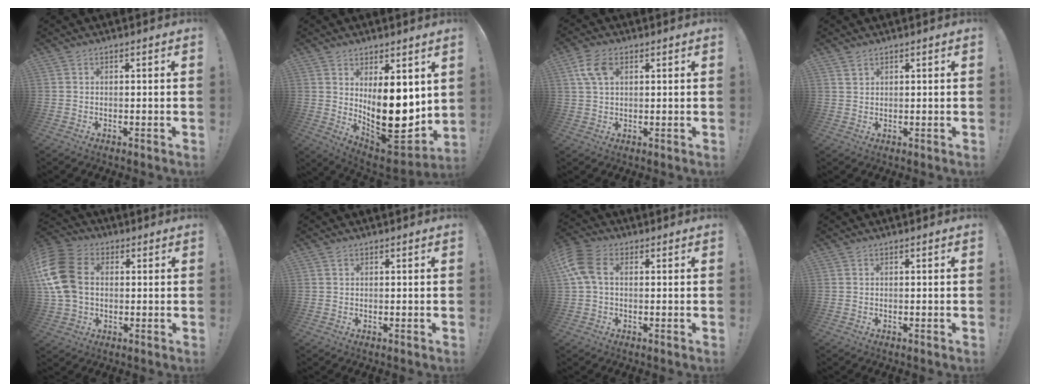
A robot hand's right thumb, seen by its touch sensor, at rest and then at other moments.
{"total": 17.6, "force": [2.2, 7.7, 15.7], "torque": [-0.246, -0.053, 0.050]}
{"total": 7.3, "force": [2.8, 4.1, 5.4], "torque": [-0.103, 0.002, 0.057]}
{"total": 1.8, "force": [1.5, 0.9, 0.6], "torque": [-0.007, -0.008, 0.029]}
{"total": 17.2, "force": [2.3, 12.8, 11.4], "torque": [-0.236, 0.013, 0.047]}
{"total": 0.8, "force": [0.5, 0.6, 0.2], "torque": [0.004, -0.002, 0.009]}
{"total": 8.9, "force": [1.8, 5.5, 6.8], "torque": [-0.151, 0.007, 0.037]}
{"total": 0.0}